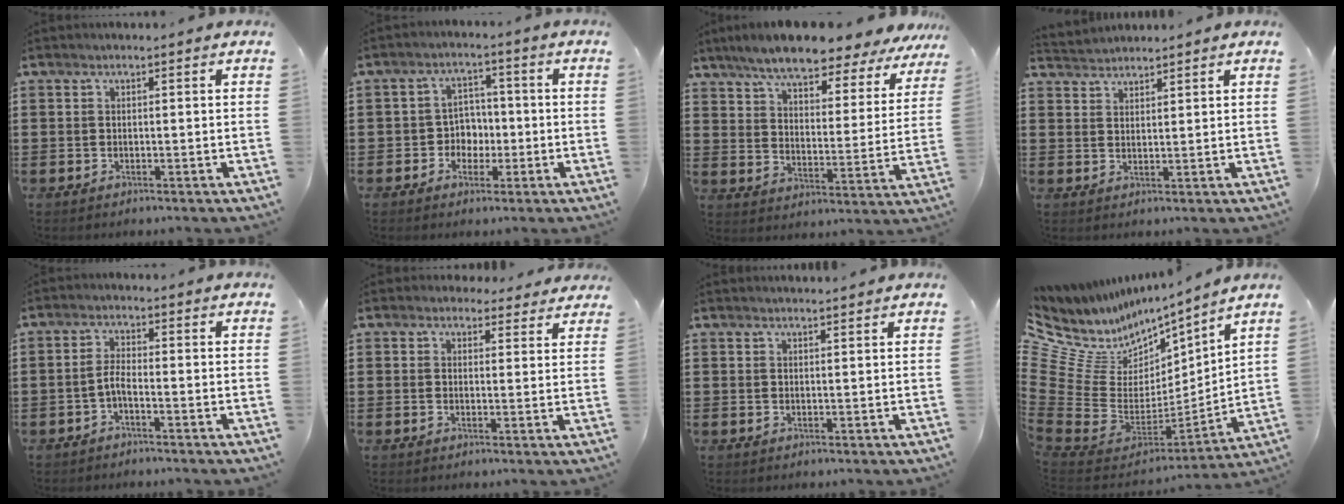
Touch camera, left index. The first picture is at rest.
{"total": 4.3, "force": [-1.2, 3.9, 1.4], "torque": [-0.040, 0.011, -0.028]}
{"total": 7.9, "force": [7.1, 0.9, 3.2], "torque": [-0.088, -0.038, 0.121]}
{"total": 2.4, "force": [2.3, 0.4, -0.5], "torque": [0.002, -0.002, 0.046]}
{"total": 2.5, "force": [-1.4, 0.6, 2.0], "torque": [-0.054, 0.000, -0.031]}
{"total": 2.7, "force": [2.4, 1.2, 0.4], "torque": [-0.009, -0.003, 0.042]}
{"total": 1.1, "force": [1.1, 0.0, 0.2], "torque": [-0.006, -0.002, 0.022]}
{"total": 7.7, "force": [3.7, 6.4, 2.1], "torque": [-0.097, -0.049, 0.067]}